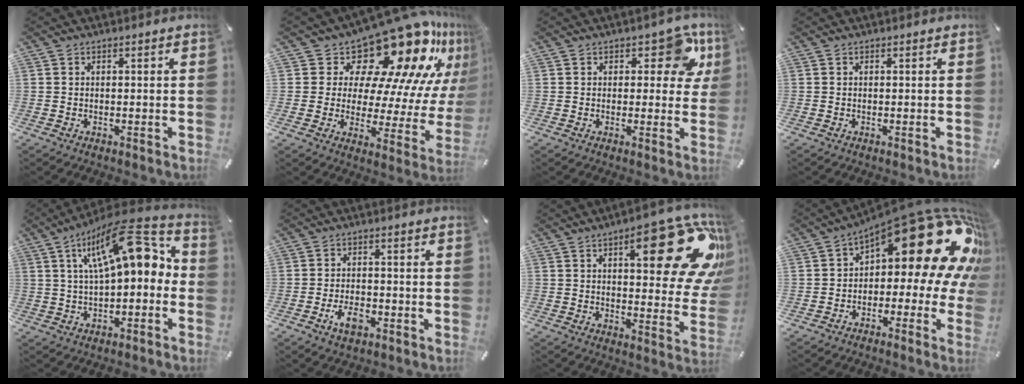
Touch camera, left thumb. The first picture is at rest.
{"total": 20.7, "force": [16.2, 8.1, 10.0], "torque": [-0.117, -0.157, 0.262]}
{"total": 10.0, "force": [4.8, 5.3, 7.0], "torque": [-0.064, -0.022, 0.076]}
{"total": 0.0}
{"total": 18.6, "force": [6.8, 7.6, 15.5], "torque": [-0.241, -0.034, 0.108]}
{"total": 5.4, "force": [-2.6, 2.9, 3.7], "torque": [-0.077, 0.009, -0.049]}
{"total": 25.9, "force": [11.3, 10.4, 20.8], "torque": [-0.245, -0.073, 0.178]}
{"total": 25.9, "force": [10.9, 11.0, 20.7], "torque": [-0.262, -0.088, 0.186]}